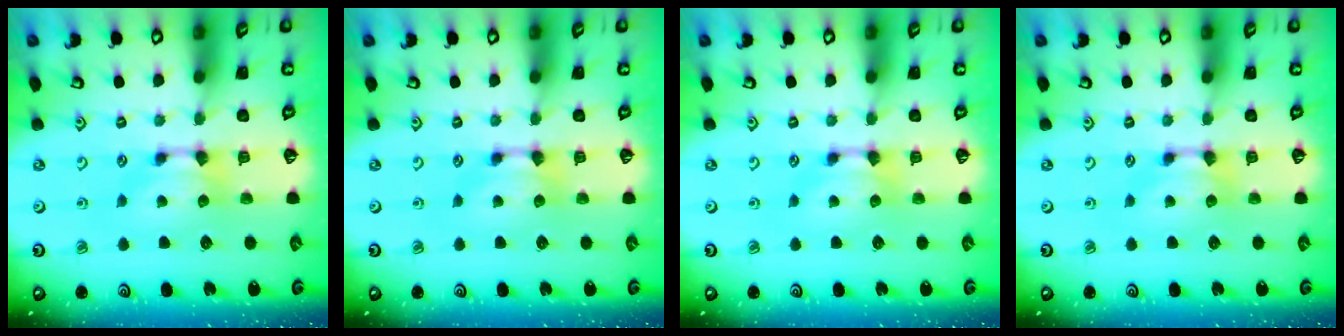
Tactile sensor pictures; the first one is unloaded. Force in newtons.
{"total": 0.0}
{"total": 0.0}
{"total": 0.0}